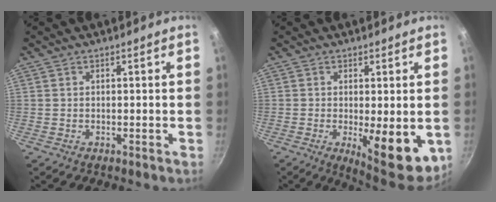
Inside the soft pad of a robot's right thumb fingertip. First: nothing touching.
{"total": 11.8, "force": [-2.5, 3.9, 10.9], "torque": [-0.141, -0.025, -0.024]}